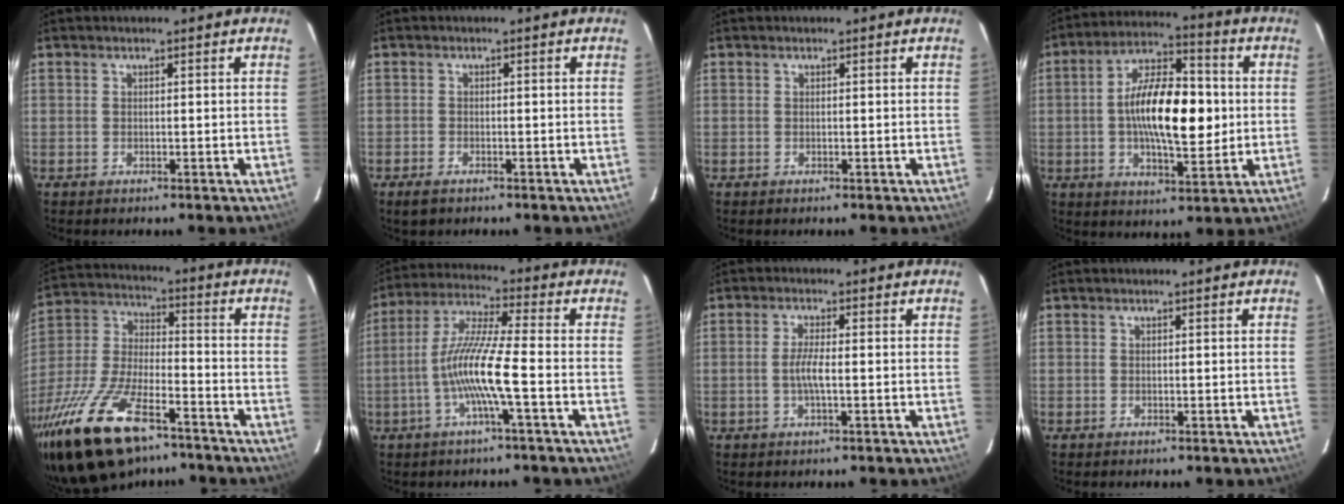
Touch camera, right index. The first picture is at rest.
{"total": 2.4, "force": [-1.7, 1.2, 1.2], "torque": [-0.030, -0.004, -0.032]}
{"total": 0.0}
{"total": 16.0, "force": [-0.1, 6.7, 14.5], "torque": [-0.249, 0.019, -0.004]}
{"total": 23.1, "force": [-15.8, 8.7, 14.5], "torque": [-0.305, -0.029, -0.277]}
{"total": 10.8, "force": [-3.2, -0.3, 10.3], "torque": [-0.209, 0.005, -0.065]}
{"total": 3.3, "force": [-0.7, 0.2, 3.2], "torque": [-0.063, 0.001, -0.014]}
{"total": 0.0}